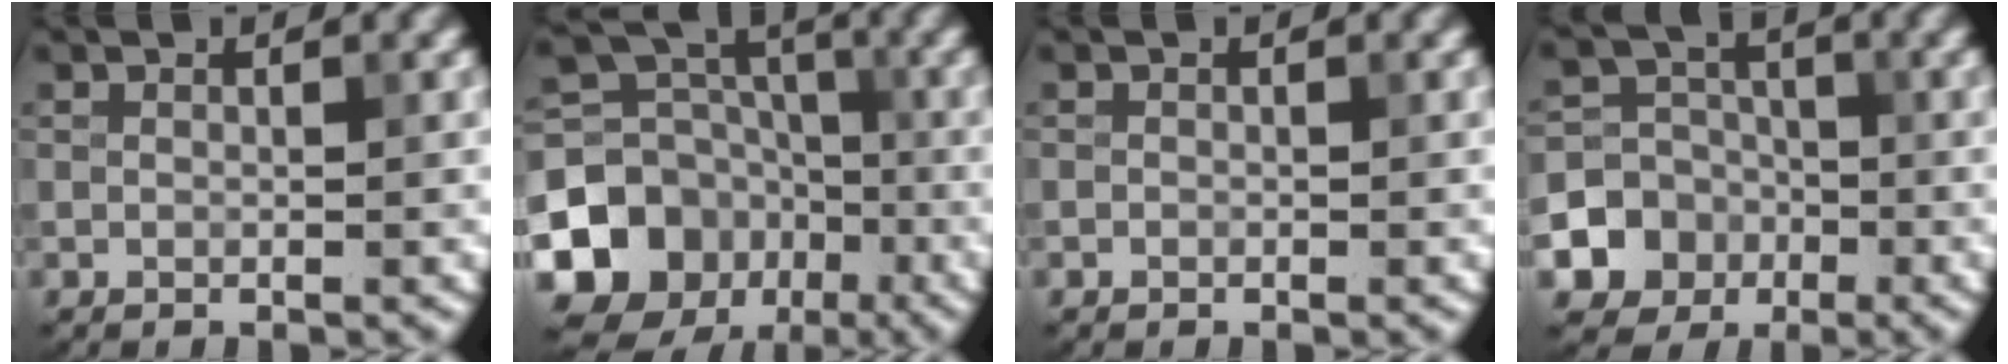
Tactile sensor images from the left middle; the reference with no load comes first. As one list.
[{"total": 12.6, "force": [-5.3, 10.8, 3.8], "torque": [-0.085, -0.021, -0.107]}, {"total": 0.0}, {"total": 7.7, "force": [-2.8, 7.0, 1.2], "torque": [-0.011, -0.007, -0.071]}]